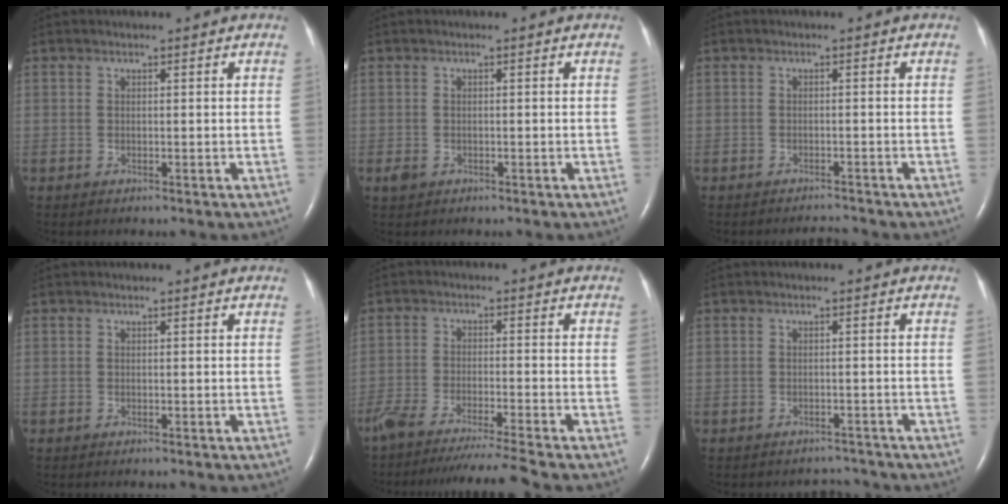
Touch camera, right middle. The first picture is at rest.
{"total": 1.2, "force": [-0.6, 0.8, 0.6], "torque": [-0.018, -0.001, -0.007]}
{"total": 1.6, "force": [-1.6, -0.4, -0.2], "torque": [0.002, -0.009, -0.022]}
{"total": 0.0}
{"total": 13.4, "force": [-11.9, -2.0, 5.8], "torque": [-0.071, -0.035, -0.192]}
{"total": 2.1, "force": [-1.9, 0.5, -0.6], "torque": [0.011, -0.001, -0.025]}